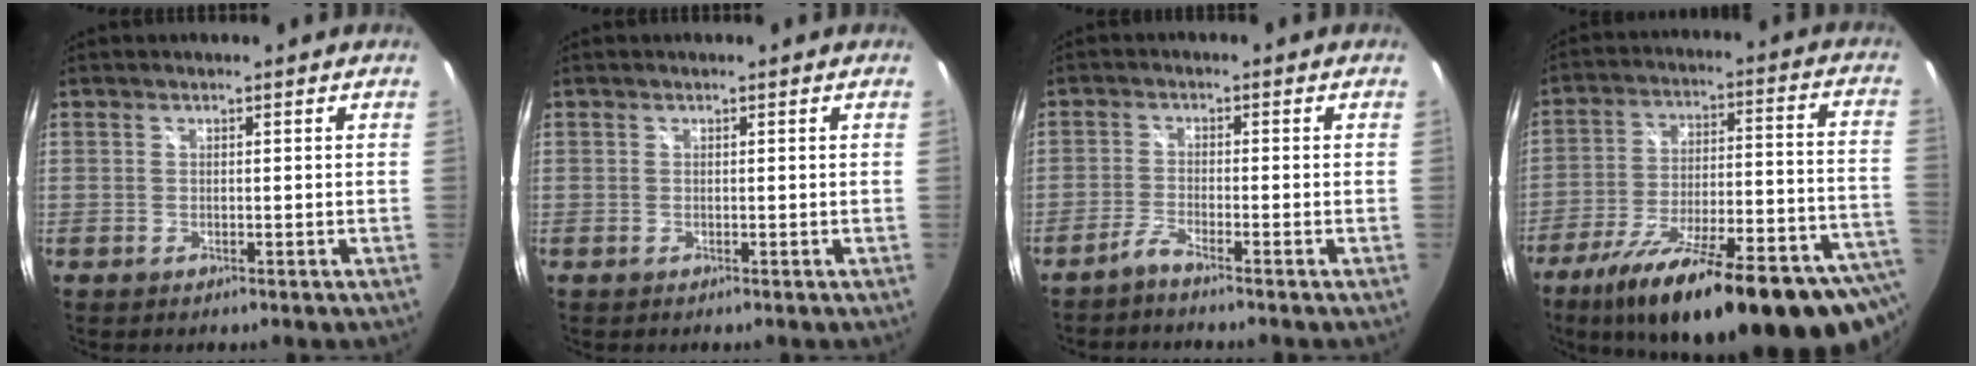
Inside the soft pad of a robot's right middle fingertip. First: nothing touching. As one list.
[{"total": 0.0}, {"total": 1.8, "force": [-1.4, -0.8, 0.8], "torque": [-0.032, -0.001, -0.037]}, {"total": 31.6, "force": [-22.5, 6.1, 21.4], "torque": [-0.303, -0.054, -0.319]}]